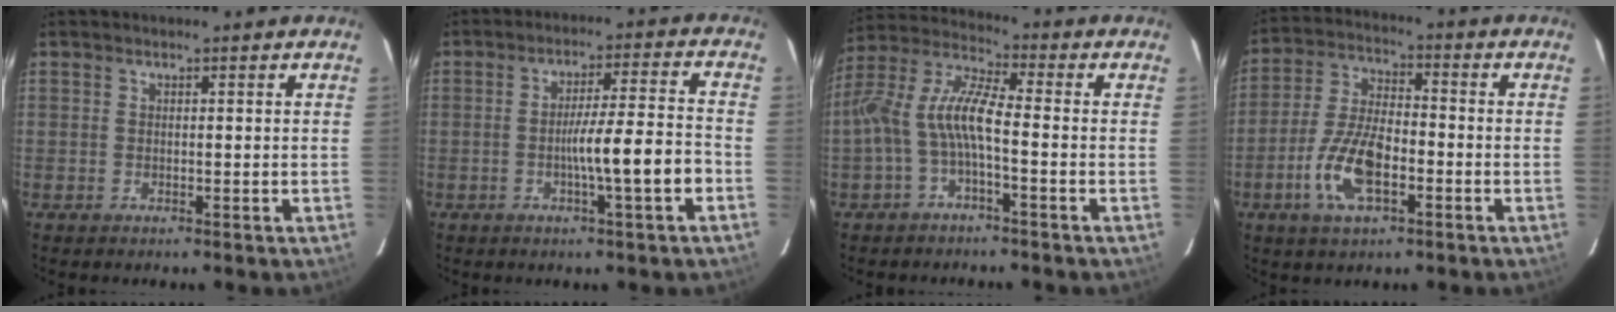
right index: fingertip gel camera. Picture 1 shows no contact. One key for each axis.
{"total": 8.7, "fx": -3.2, "fy": -0.6, "fz": 8.1, "tx": -0.129, "ty": -0.003, "tz": -0.046}
{"total": 9.7, "fx": -2.5, "fy": 2.5, "fz": 9.0, "tx": -0.201, "ty": 0.013, "tz": -0.048}
{"total": 11.5, "fx": -4.6, "fy": 4.8, "fz": 9.4, "tx": -0.200, "ty": -0.002, "tz": -0.085}